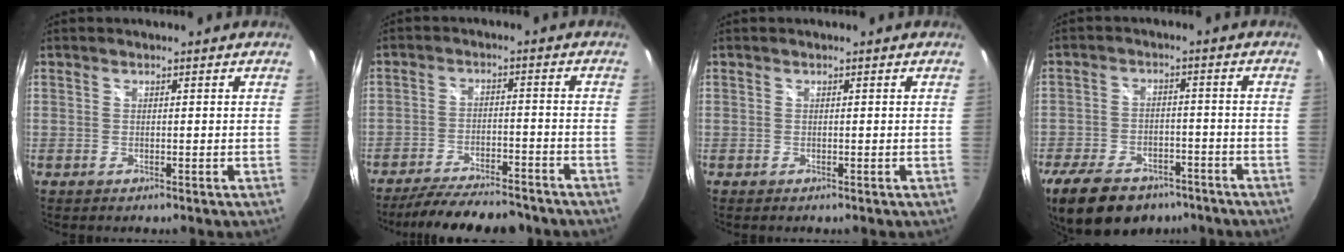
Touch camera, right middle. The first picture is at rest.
{"total": 15.6, "force": [-13.7, 3.2, 6.8], "torque": [-0.140, -0.017, -0.202]}
{"total": 0.0}
{"total": 16.3, "force": [-11.5, 8.4, 8.0], "torque": [-0.186, -0.013, -0.176]}